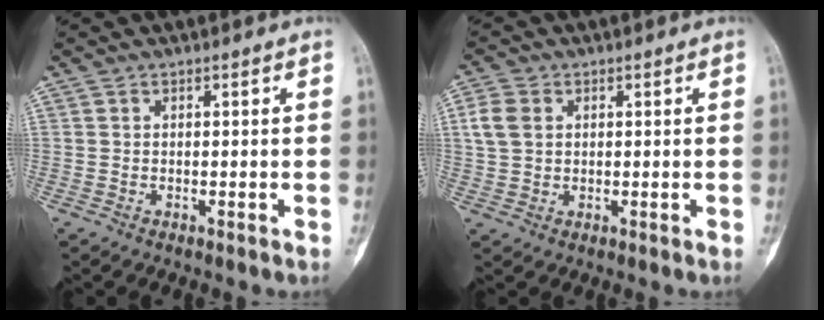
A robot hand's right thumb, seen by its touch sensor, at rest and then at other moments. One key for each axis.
{"total": 5.2, "fx": 1.4, "fy": 3.9, "fz": 3.2, "tx": -0.064, "ty": 0.005, "tz": 0.028}